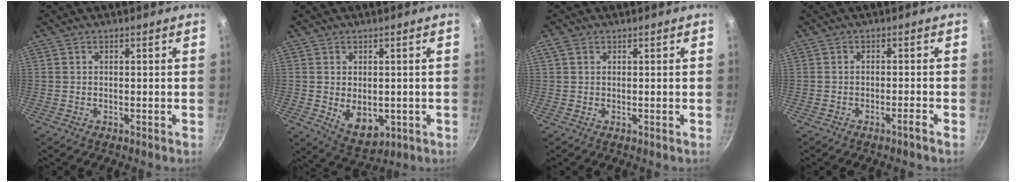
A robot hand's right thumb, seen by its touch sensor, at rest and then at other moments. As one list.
[{"total": 7.6, "force": [-0.7, 5.1, 5.6], "torque": [-0.072, -0.013, 0.009]}, {"total": 1.5, "force": [0.7, 1.0, 1.0], "torque": [-0.022, 0.004, 0.015]}, {"total": 1.7, "force": [-1.2, -0.2, 1.1], "torque": [-0.026, 0.012, -0.018]}]